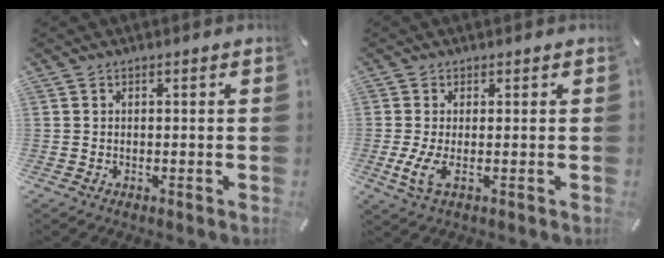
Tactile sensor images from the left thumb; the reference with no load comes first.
{"total": 4.6, "force": [-0.4, 1.6, 4.3], "torque": [-0.108, -0.017, -0.010]}